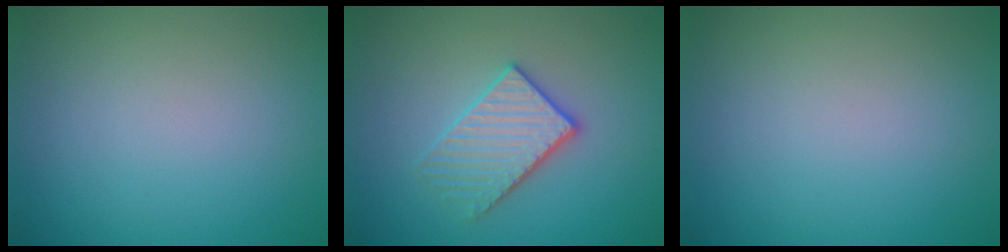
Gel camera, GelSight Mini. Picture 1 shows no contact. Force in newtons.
{"total": 3.3, "press": 3.1, "slide": 1.1}
{"total": 0.0}